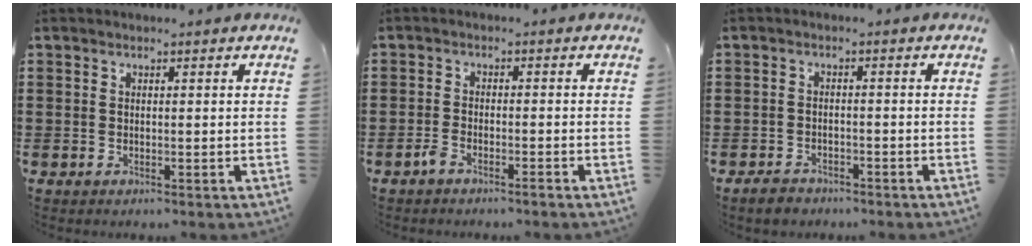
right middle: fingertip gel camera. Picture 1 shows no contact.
{"total": 2.0, "force": [-1.6, 0.2, 1.1], "torque": [-0.028, -0.003, -0.032]}
{"total": 2.2, "force": [-2.0, 0.9, 0.4], "torque": [-0.012, 0.006, -0.042]}